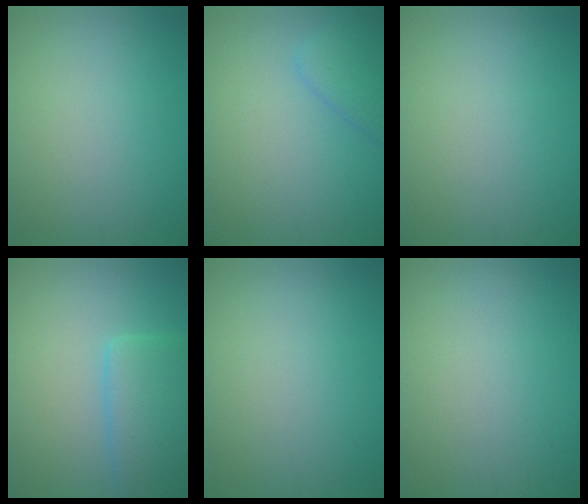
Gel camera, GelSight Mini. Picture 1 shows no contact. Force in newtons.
{"total": 2.5, "press": 2.5, "slide": 0.2}
{"total": 0.0}
{"total": 4.6, "press": 4.6, "slide": 0.2}
{"total": 0.0}
{"total": 0.0}